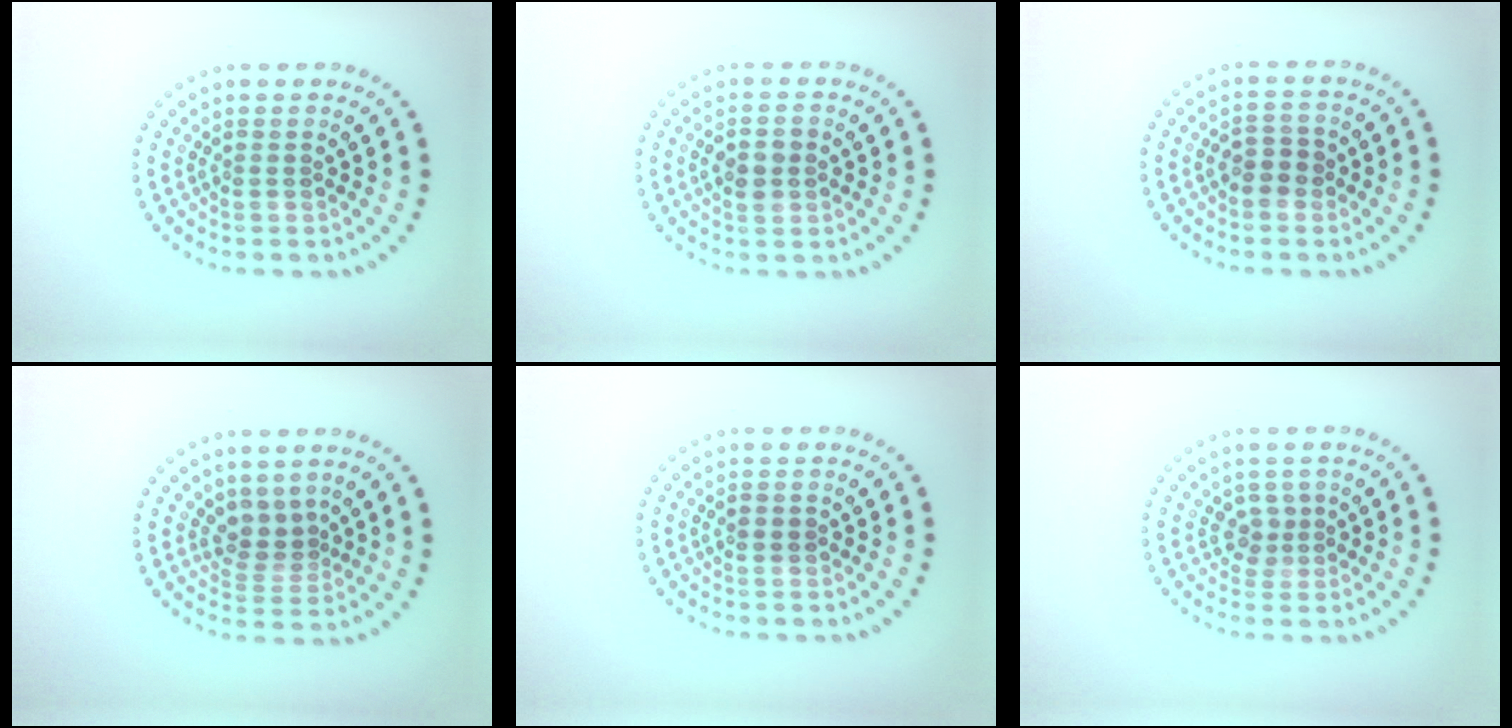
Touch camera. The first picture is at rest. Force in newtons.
{"total": 2.6, "press": 2.6, "slide": 0.1}
{"total": 1.8, "press": 1.7, "slide": 0.5}
{"total": 2.4, "press": 1.8, "slide": 1.6}
{"total": 1.3, "press": 1.3, "slide": 0.2}
{"total": 1.9, "press": 1.4, "slide": 1.2}